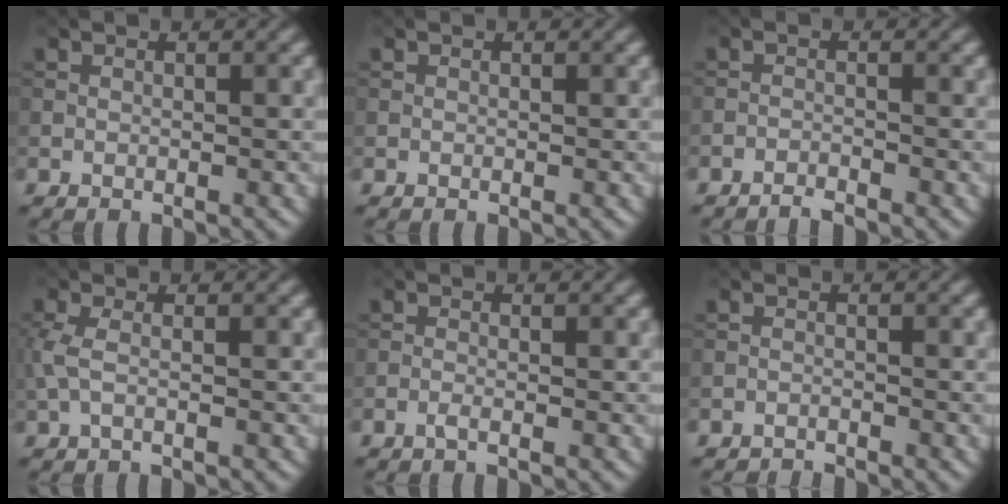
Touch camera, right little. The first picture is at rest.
{"total": 0.0}
{"total": 1.2, "force": [-1.2, 0.1, 0.4], "torque": [-0.004, 0.002, -0.026]}
{"total": 2.0, "force": [0.0, 0.7, 1.9], "torque": [-0.050, 0.003, -0.005]}
{"total": 0.8, "force": [-0.5, 0.1, 0.7], "torque": [-0.014, 0.000, -0.012]}
{"total": 1.2, "force": [-1.2, 0.1, 0.0], "torque": [0.002, -0.001, -0.026]}